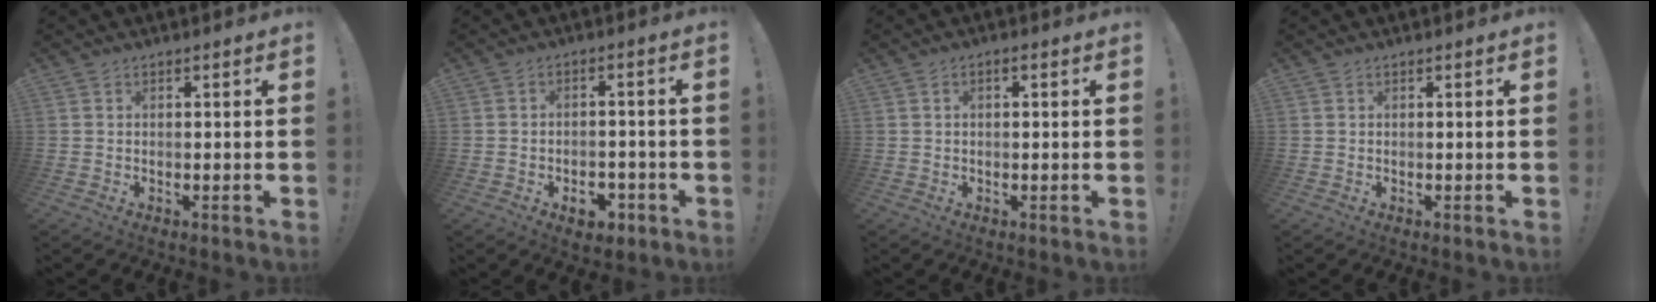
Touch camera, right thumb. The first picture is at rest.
{"total": 6.0, "force": [-3.2, 4.0, 3.3], "torque": [-0.020, 0.018, -0.054]}
{"total": 1.3, "force": [0.0, 0.6, 1.2], "torque": [-0.025, 0.005, 0.000]}
{"total": 0.0}